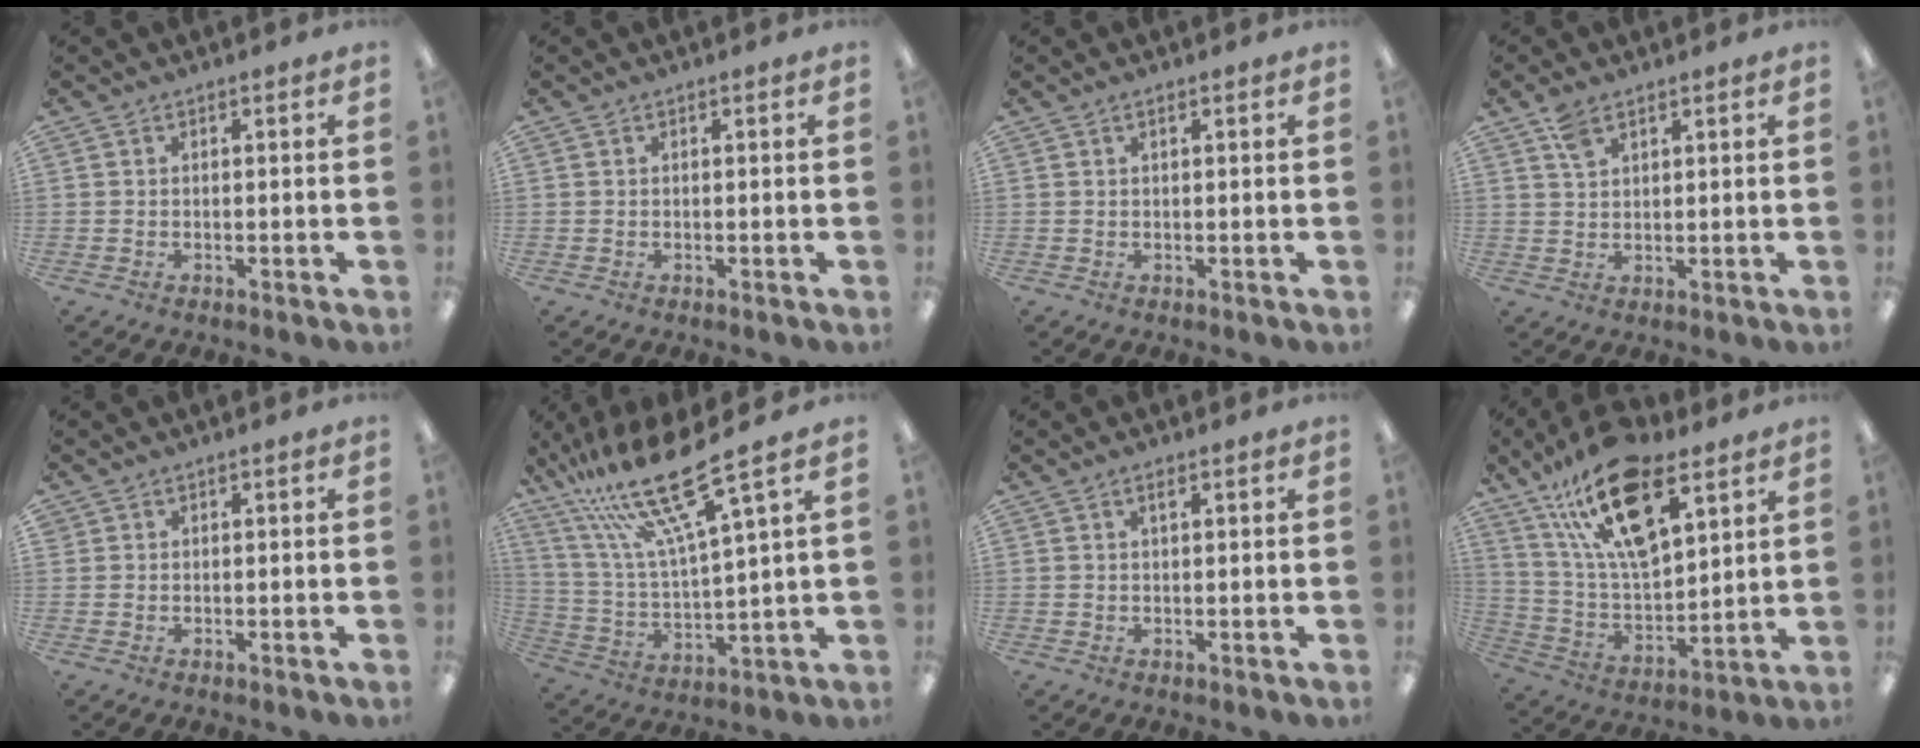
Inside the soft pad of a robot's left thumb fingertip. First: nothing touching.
{"total": 0.0}
{"total": 0.7, "force": [0.5, 0.2, 0.4], "torque": [-0.010, 0.002, 0.008]}
{"total": 3.9, "force": [2.7, 1.9, 2.1], "torque": [-0.041, -0.005, 0.049]}
{"total": 0.6, "force": [0.4, 0.4, -0.2], "torque": [0.003, 0.000, 0.008]}
{"total": 21.3, "force": [14.9, 3.8, 14.7], "torque": [-0.309, -0.086, 0.244]}
{"total": 1.3, "force": [0.8, 0.4, 0.9], "torque": [-0.013, -0.002, 0.011]}
{"total": 22.4, "force": [13.2, 10.0, 15.1], "torque": [-0.298, -0.061, 0.229]}